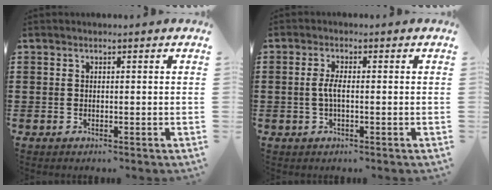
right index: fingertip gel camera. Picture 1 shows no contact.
{"total": 2.6, "force": [-0.3, 0.6, 2.5], "torque": [-0.061, -0.004, -0.012]}